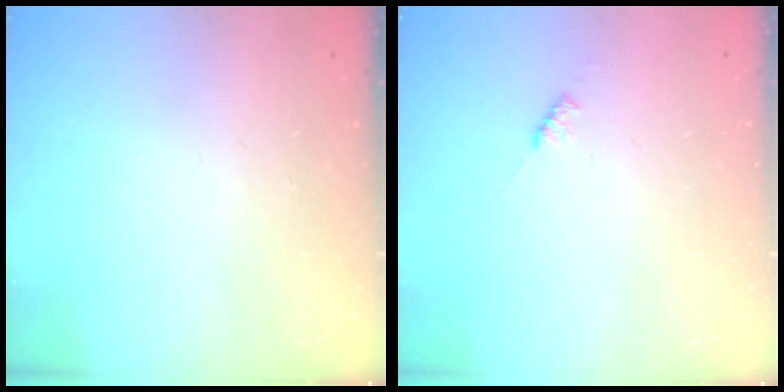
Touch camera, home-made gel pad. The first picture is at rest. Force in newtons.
{"total": 2.2, "press": 2.2, "slide": 0.4}